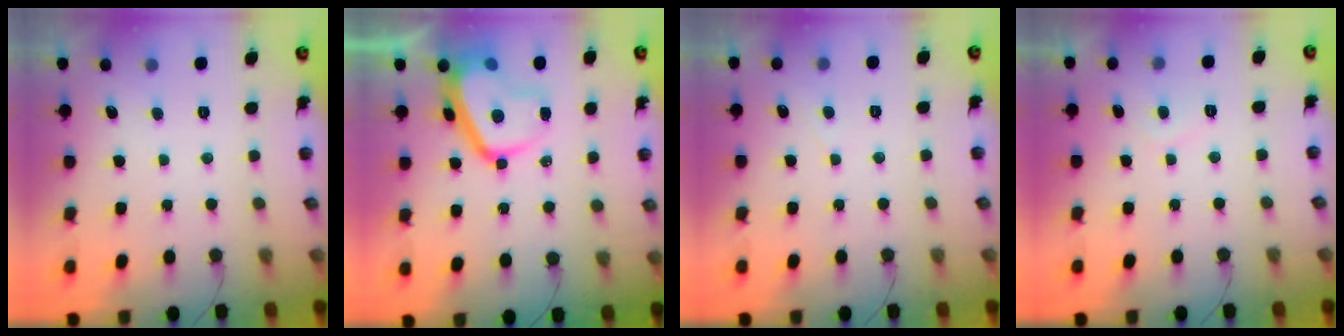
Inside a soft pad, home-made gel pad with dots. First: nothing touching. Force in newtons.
{"total": 11.4, "press": 11.4, "slide": 0.9}
{"total": 1.9, "press": 1.9, "slide": 0.2}
{"total": 0.8, "press": 0.5, "slide": 0.6}